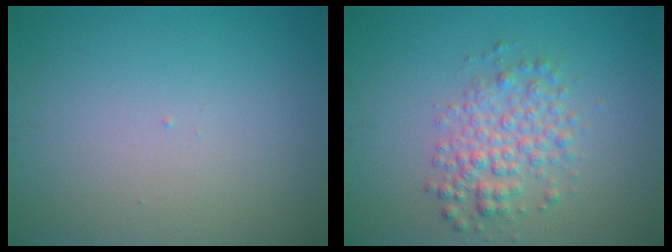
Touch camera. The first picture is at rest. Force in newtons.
{"total": 3.5, "press": 3.5, "slide": 0.1}